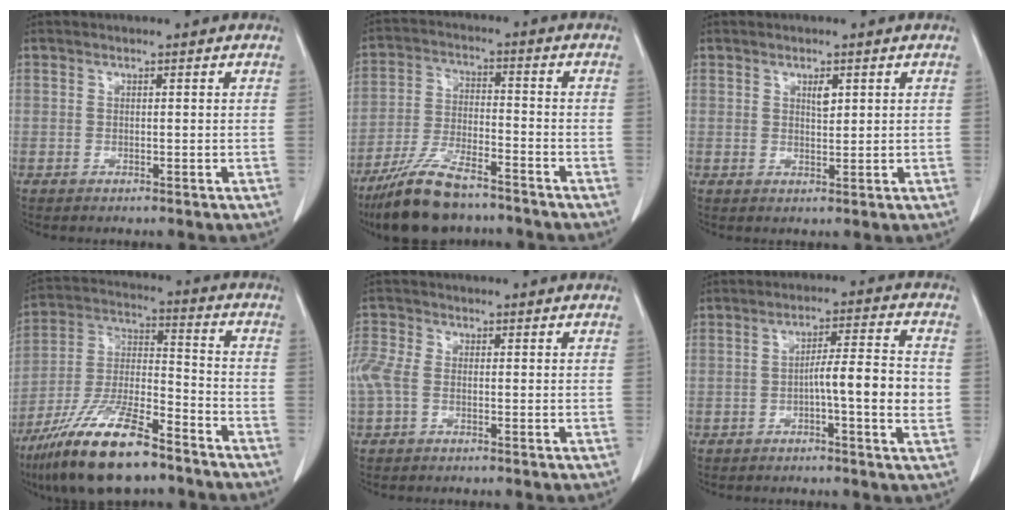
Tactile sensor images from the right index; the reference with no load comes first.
{"total": 11.7, "force": [-9.4, 2.6, 6.6], "torque": [-0.132, -0.022, -0.171]}
{"total": 1.8, "force": [0.8, 0.7, 1.4], "torque": [-0.024, -0.004, 0.015]}
{"total": 16.9, "force": [-12.0, 3.7, 11.4], "torque": [-0.240, -0.019, -0.220]}
{"total": 5.1, "force": [-0.7, 3.0, 4.0], "torque": [-0.128, 0.016, -0.014]}
{"total": 8.5, "force": [-1.1, 0.4, 8.4], "torque": [-0.125, 0.010, -0.021]}